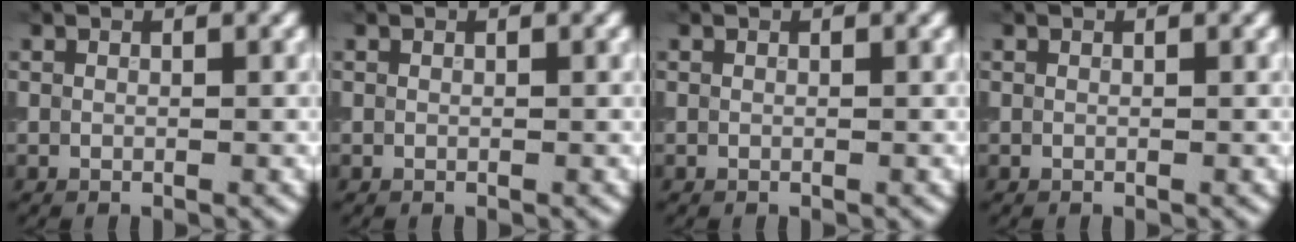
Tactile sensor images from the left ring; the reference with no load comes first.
{"total": 0.0}
{"total": 0.0}
{"total": 0.0}